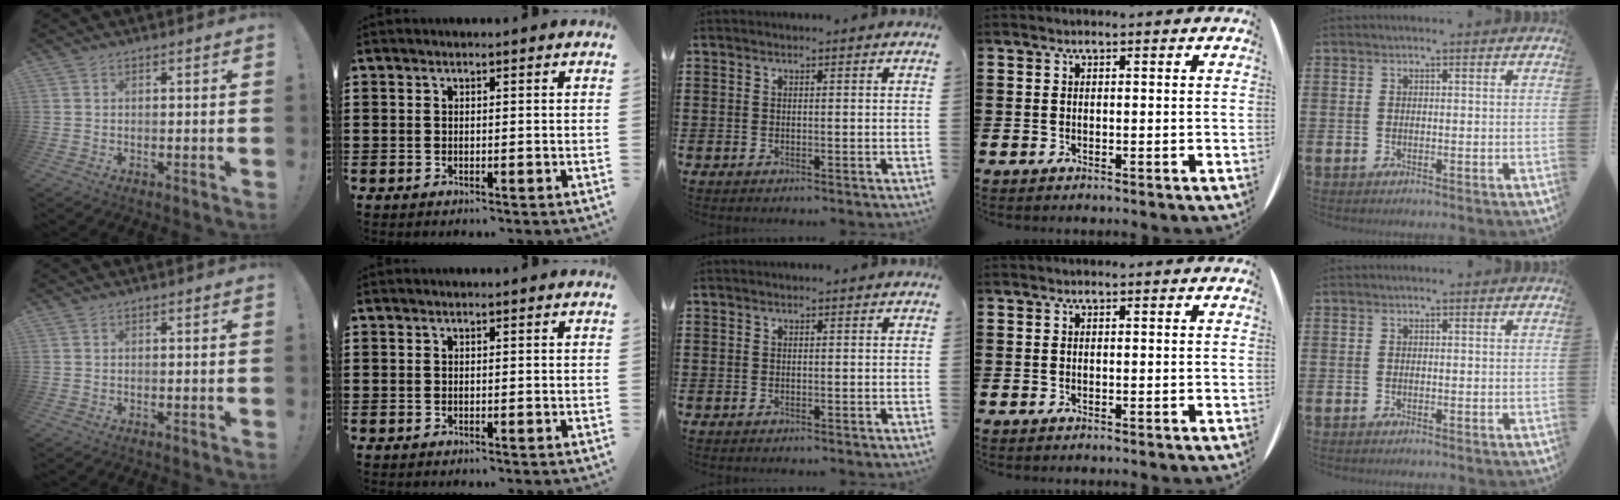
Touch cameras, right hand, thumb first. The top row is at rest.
{}